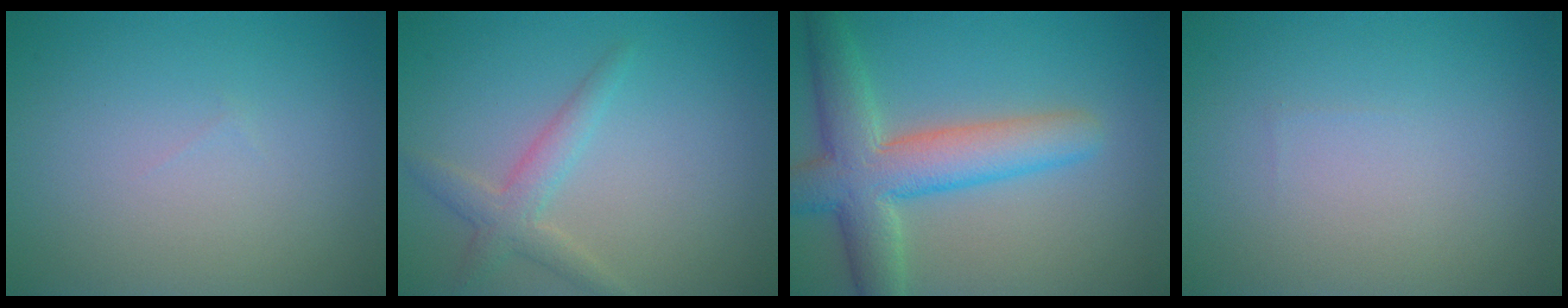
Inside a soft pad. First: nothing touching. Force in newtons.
{"total": 2.4, "press": 2.4, "slide": 0.1}
{"total": 7.3, "press": 7.3, "slide": 0.2}
{"total": 0.0}